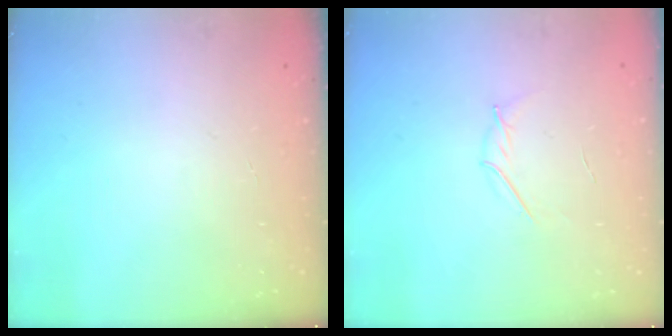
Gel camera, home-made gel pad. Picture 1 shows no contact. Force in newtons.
{"total": 2.9, "press": 2.8, "slide": 0.9}